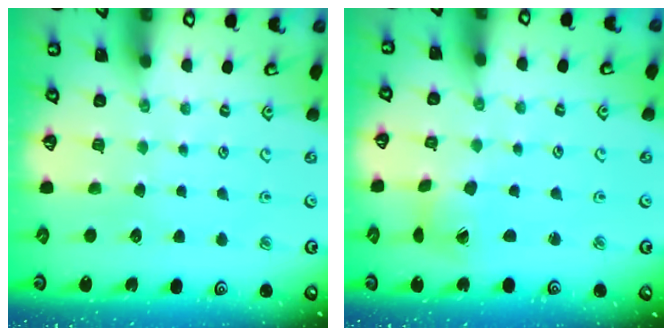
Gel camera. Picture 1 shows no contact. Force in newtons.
{"total": 4.0, "press": 4.0, "slide": 0.5}